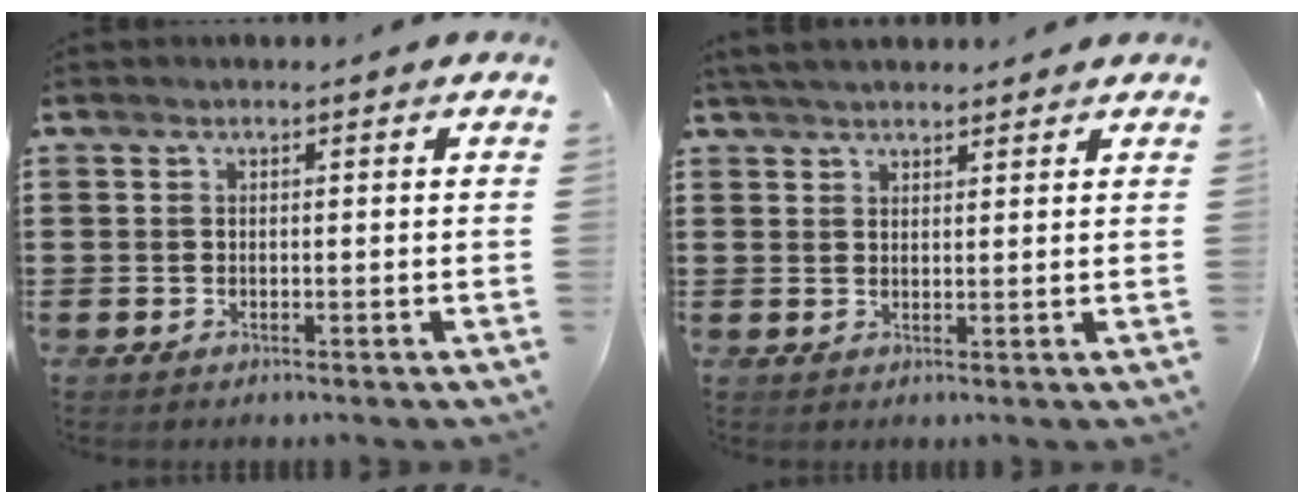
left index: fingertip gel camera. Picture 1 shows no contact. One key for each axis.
{"total": 3.1, "fx": 2.9, "fy": 0.5, "fz": 1.0, "tx": -0.026, "ty": 0.000, "tz": 0.055}